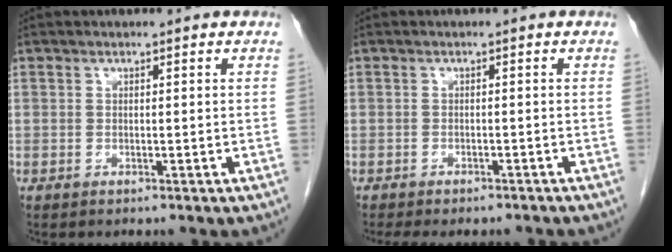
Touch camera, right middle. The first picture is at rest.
{"total": 8.1, "force": [-7.2, 2.3, 3.0], "torque": [-0.037, -0.003, -0.087]}